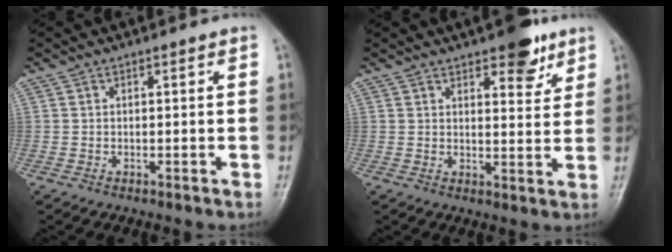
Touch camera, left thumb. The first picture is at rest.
{"total": 7.6, "force": [5.0, 3.0, 4.9], "torque": [-0.038, -0.027, 0.064]}